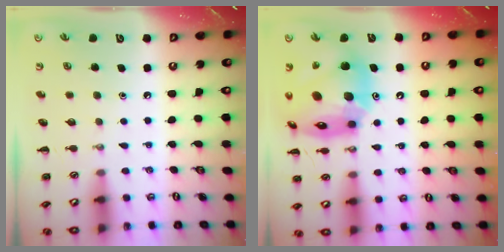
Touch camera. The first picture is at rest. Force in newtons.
{"total": 20.6, "press": 20.0, "slide": 5.1}